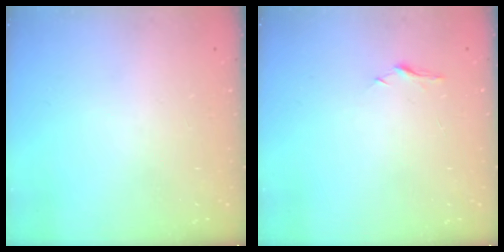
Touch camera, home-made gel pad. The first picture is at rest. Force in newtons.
{"total": 5.0, "press": 5.0, "slide": 0.6}